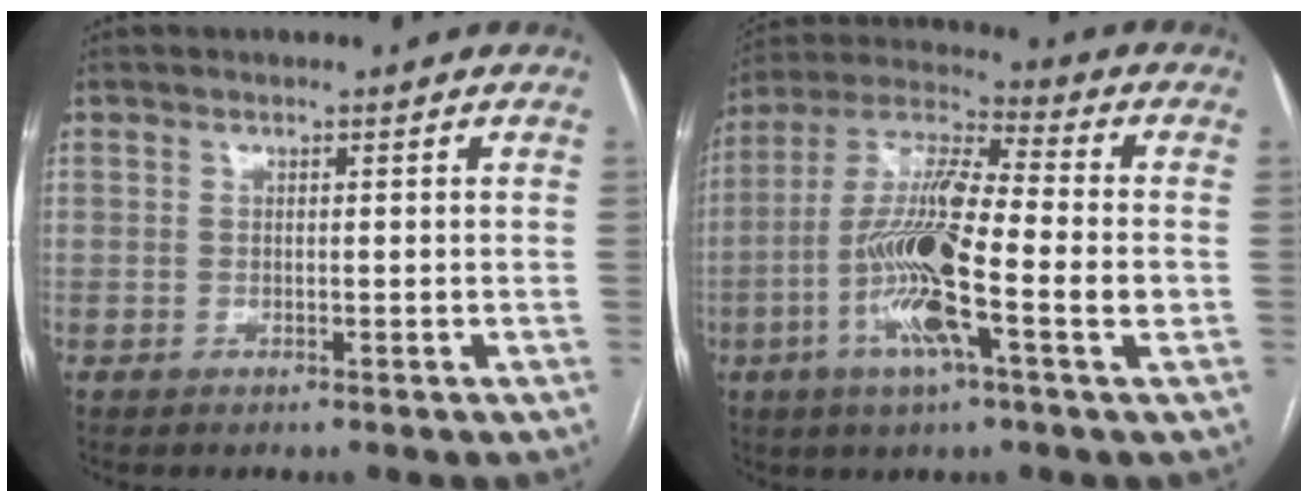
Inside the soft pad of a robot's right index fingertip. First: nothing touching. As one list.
[{"total": 16.4, "force": [-3.7, 1.6, 15.9], "torque": [-0.311, -0.001, -0.073]}]